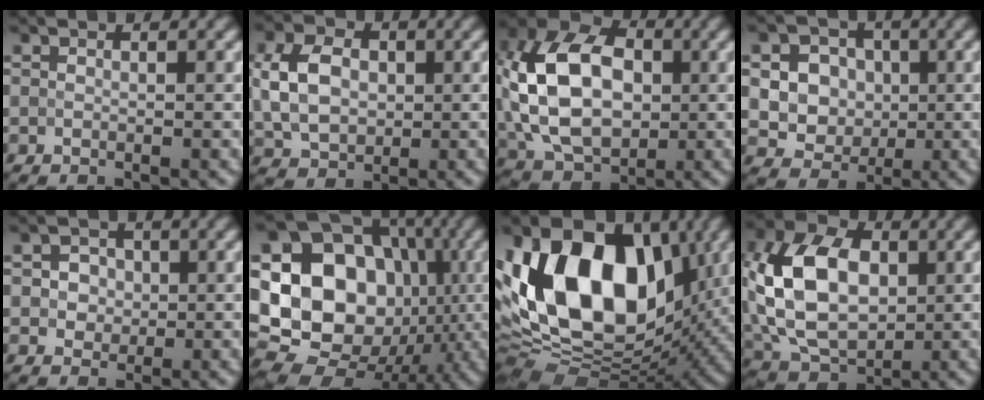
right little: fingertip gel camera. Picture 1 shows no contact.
{"total": 5.9, "force": [0.7, 4.3, 3.9], "torque": [-0.093, 0.011, 0.010]}
{"total": 13.1, "force": [0.9, 8.9, 9.6], "torque": [-0.204, 0.019, 0.014]}
{"total": 6.4, "force": [1.0, 5.5, 2.9], "torque": [-0.049, 0.021, 0.008]}
{"total": 3.0, "force": [0.7, 2.6, 1.4], "torque": [-0.017, 0.009, 0.002]}
{"total": 18.4, "force": [0.3, 15.2, 10.5], "torque": [-0.167, 0.010, -0.011]}
{"total": 16.7, "force": [2.2, 10.8, 12.5], "torque": [-0.231, 0.013, 0.022]}
{"total": 11.7, "force": [0.9, 7.9, 8.6], "torque": [-0.190, 0.020, 0.010]}